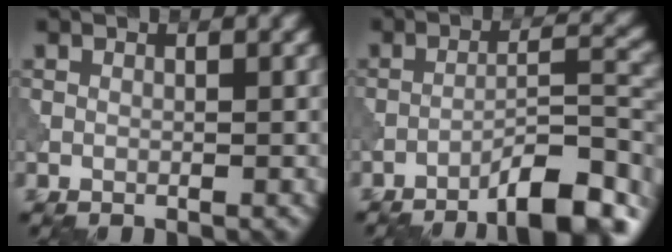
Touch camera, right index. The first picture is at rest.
{"total": 8.6, "force": [-6.5, 1.8, 5.4], "torque": [-0.073, 0.018, -0.105]}